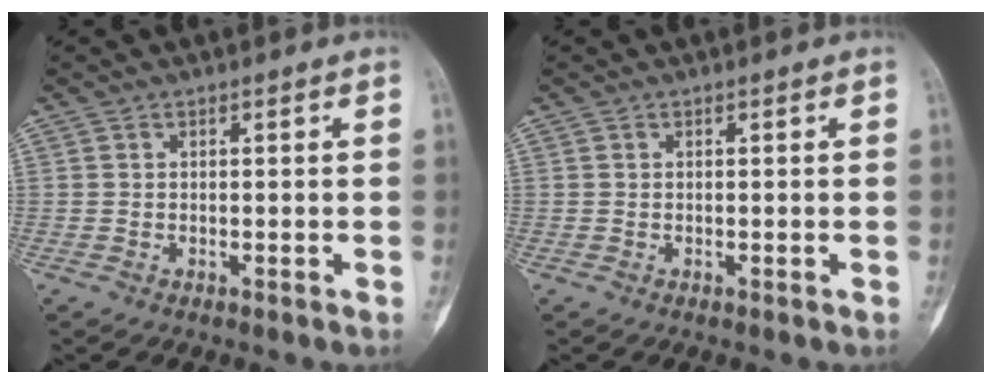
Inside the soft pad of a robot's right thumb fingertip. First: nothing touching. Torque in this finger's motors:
{"motor_torque": [0.01, 0.01, 0.07, -0.05, 0.00]}